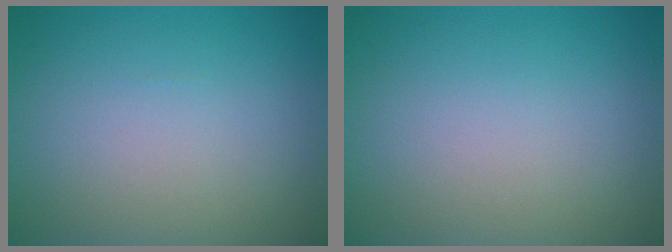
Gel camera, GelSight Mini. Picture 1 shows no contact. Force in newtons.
{"total": 0.0}